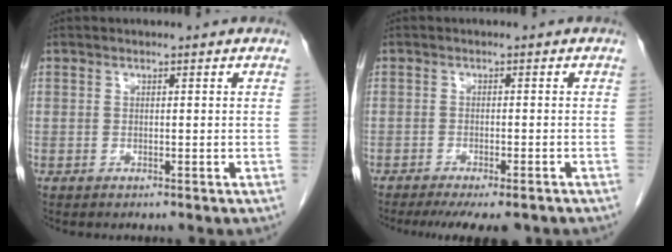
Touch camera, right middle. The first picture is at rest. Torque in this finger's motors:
{"motor_torque": [0.19, -0.11, 0.09, 0.07]}